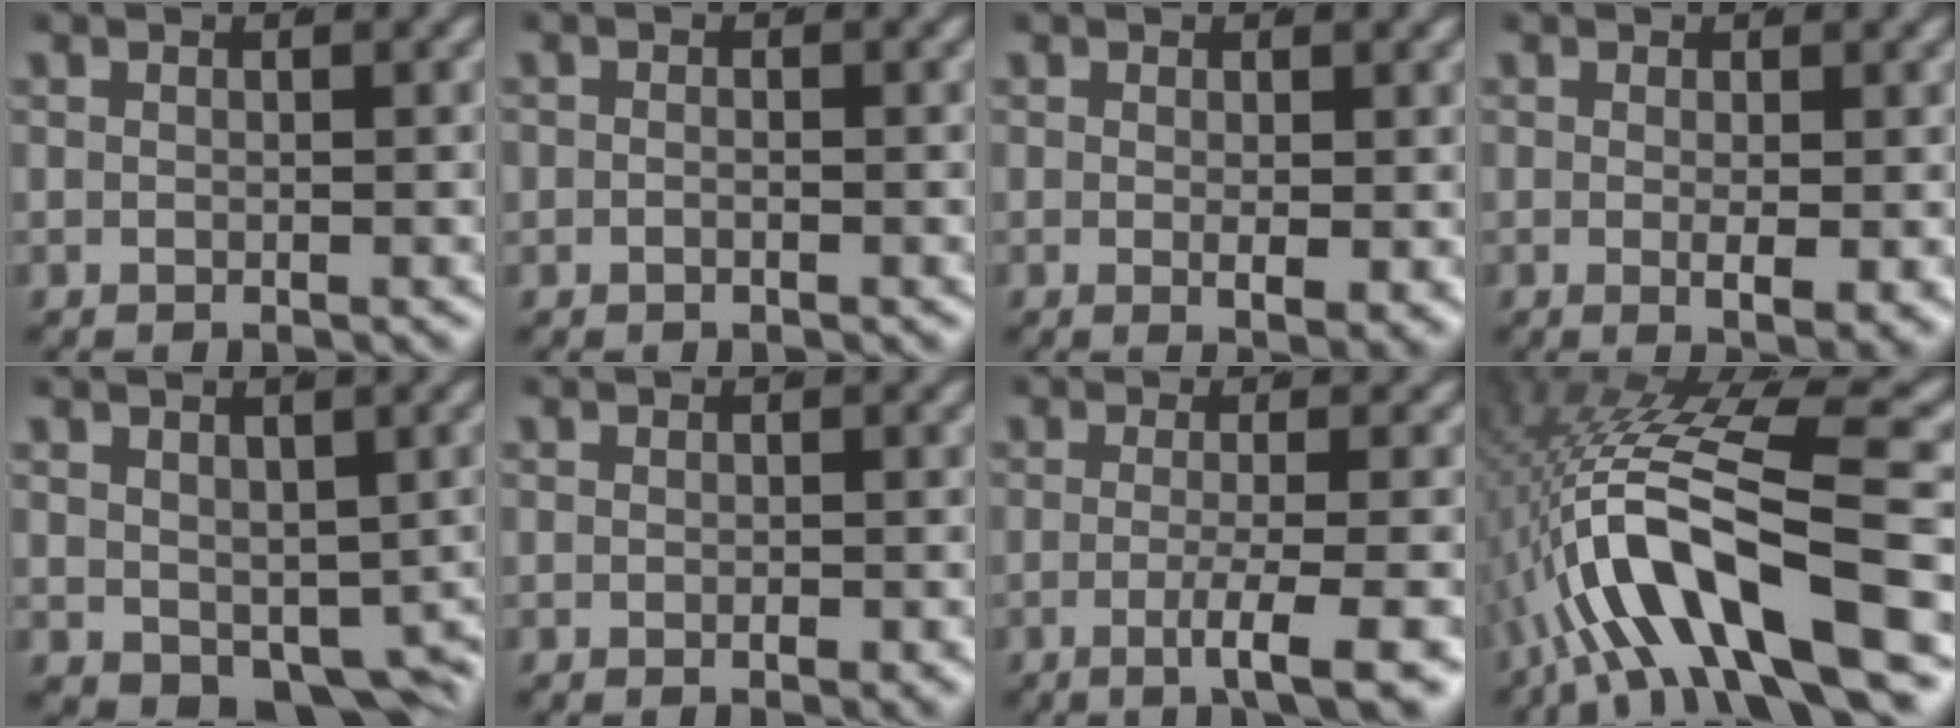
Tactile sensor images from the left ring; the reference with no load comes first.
{"total": 0.8, "force": [-0.2, 0.6, 0.5], "torque": [-0.010, 0.002, -0.006]}
{"total": 2.0, "force": [-0.1, 0.3, 2.0], "torque": [-0.030, -0.013, 0.004]}
{"total": 2.5, "force": [-0.4, 0.3, 2.5], "torque": [-0.039, -0.014, 0.000]}
{"total": 5.3, "force": [-2.8, 2.8, 3.4], "torque": [-0.049, -0.036, -0.019]}
{"total": 0.8, "force": [-0.3, 0.3, 0.6], "torque": [-0.010, 0.001, -0.006]}
{"total": 4.7, "force": [-2.7, -0.2, 3.9], "torque": [-0.064, -0.017, -0.037]}
{"total": 11.0, "force": [-1.2, 3.9, 10.2], "torque": [-0.204, -0.002, -0.012]}